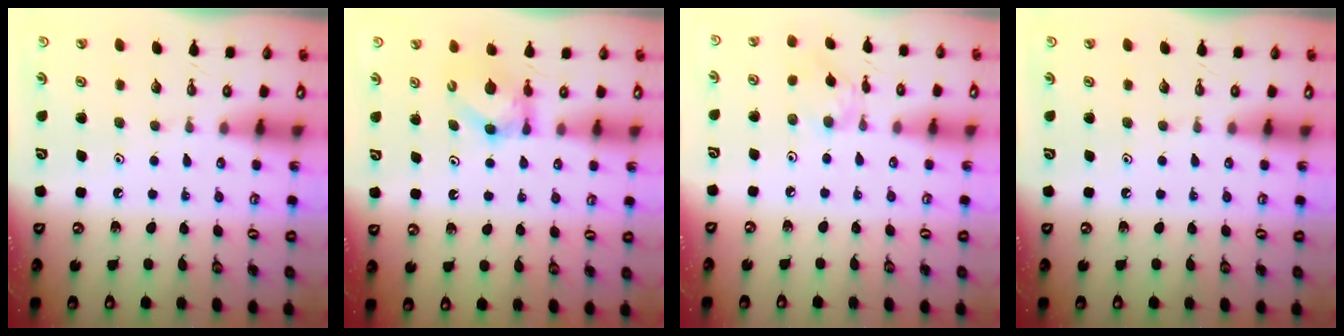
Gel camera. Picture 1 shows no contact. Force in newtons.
{"total": 6.0, "press": 6.0, "slide": 0.2}
{"total": 2.9, "press": 2.9, "slide": 0.2}
{"total": 0.0}